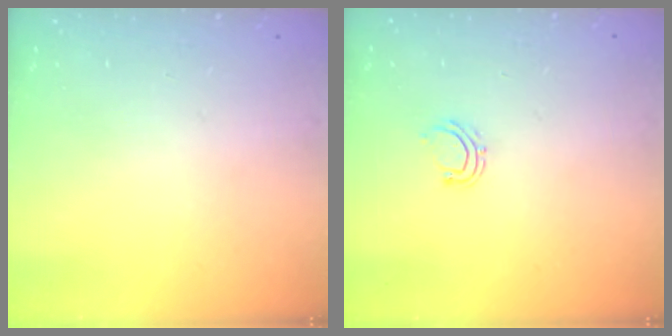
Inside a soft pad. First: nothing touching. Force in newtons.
{"total": 5.0, "press": 4.9, "slide": 0.7}